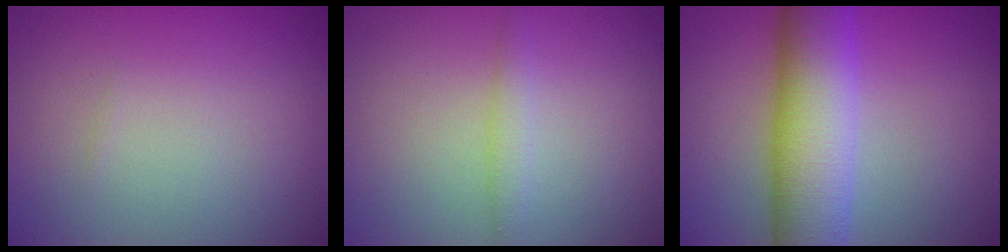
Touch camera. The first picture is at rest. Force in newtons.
{"total": 1.4, "press": 1.4, "slide": 0.0}
{"total": 9.4, "press": 9.4, "slide": 0.3}